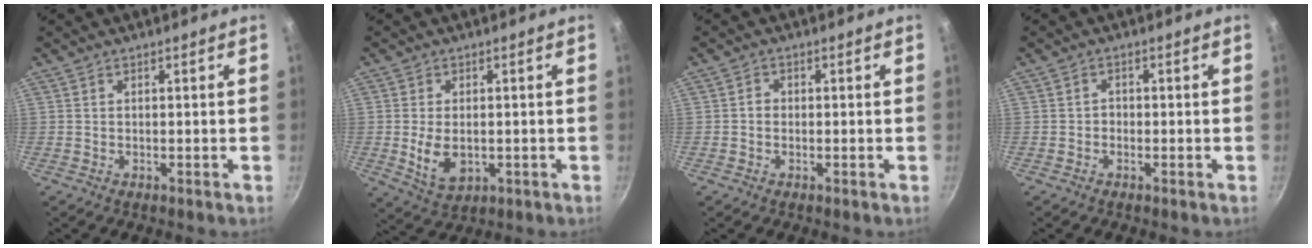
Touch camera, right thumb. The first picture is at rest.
{"total": 7.0, "force": [-0.7, 4.4, 5.4], "torque": [-0.094, -0.008, -0.003]}
{"total": 1.5, "force": [-0.2, 1.3, 0.7], "torque": [-0.011, 0.008, -0.006]}
{"total": 1.3, "force": [-0.5, 1.1, 0.5], "torque": [-0.005, 0.006, -0.010]}